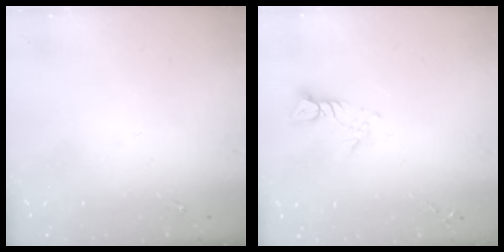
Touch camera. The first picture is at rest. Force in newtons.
{"total": 5.6, "press": 5.6, "slide": 0.5}